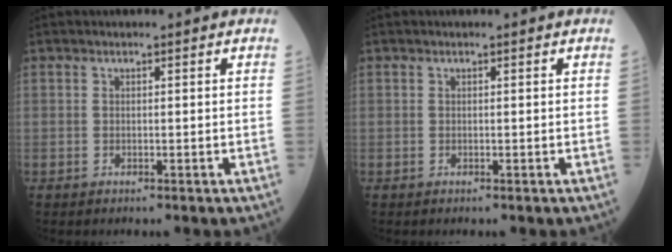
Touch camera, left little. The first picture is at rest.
{"total": 0.0}